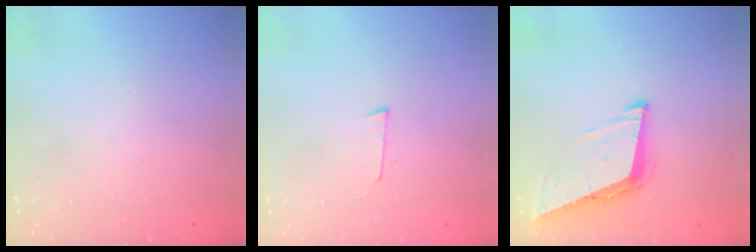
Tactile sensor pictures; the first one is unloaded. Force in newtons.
{"total": 3.2, "press": 3.2, "slide": 0.2}
{"total": 9.2, "press": 8.7, "slide": 2.9}